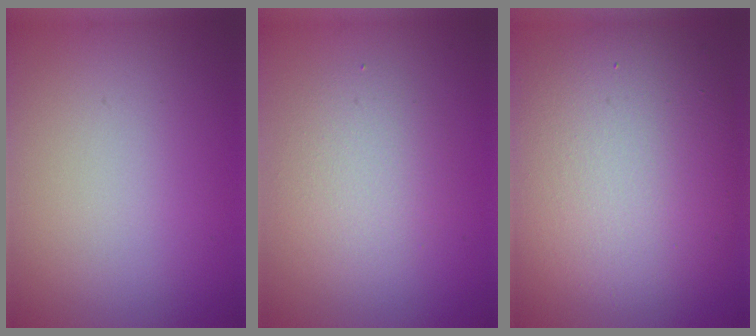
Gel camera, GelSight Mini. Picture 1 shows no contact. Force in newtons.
{"total": 2.9, "press": 2.9, "slide": 0.3}
{"total": 12.0, "press": 12.0, "slide": 0.9}